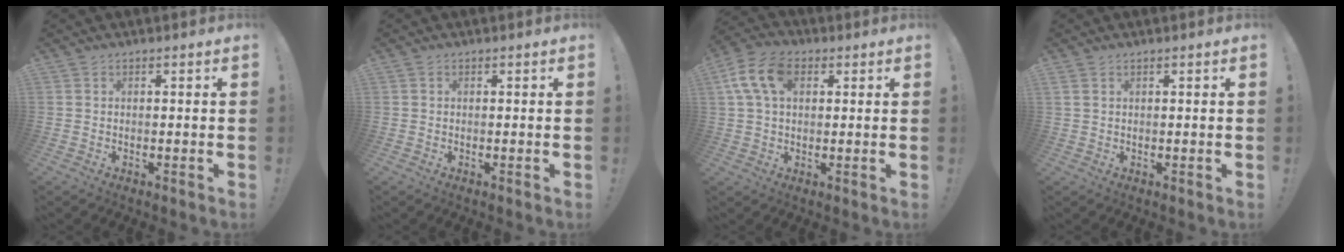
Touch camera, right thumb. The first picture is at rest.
{"total": 0.0}
{"total": 12.4, "force": [3.8, 7.9, 8.8], "torque": [-0.168, 0.007, 0.075]}
{"total": 1.5, "force": [0.9, 0.7, 1.0], "torque": [-0.022, 0.003, 0.017]}